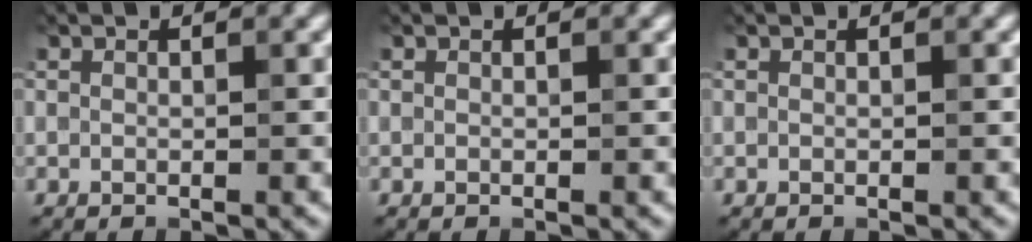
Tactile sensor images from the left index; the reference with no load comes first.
{"total": 0.0}
{"total": 0.0}